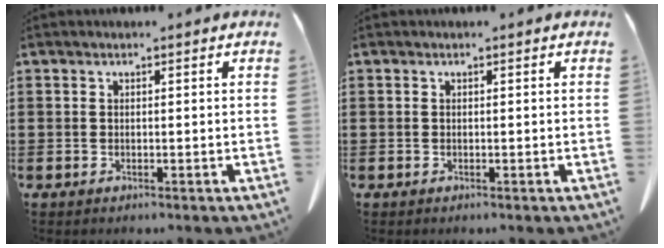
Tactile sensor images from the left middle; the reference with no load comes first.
{"total": 0.0}